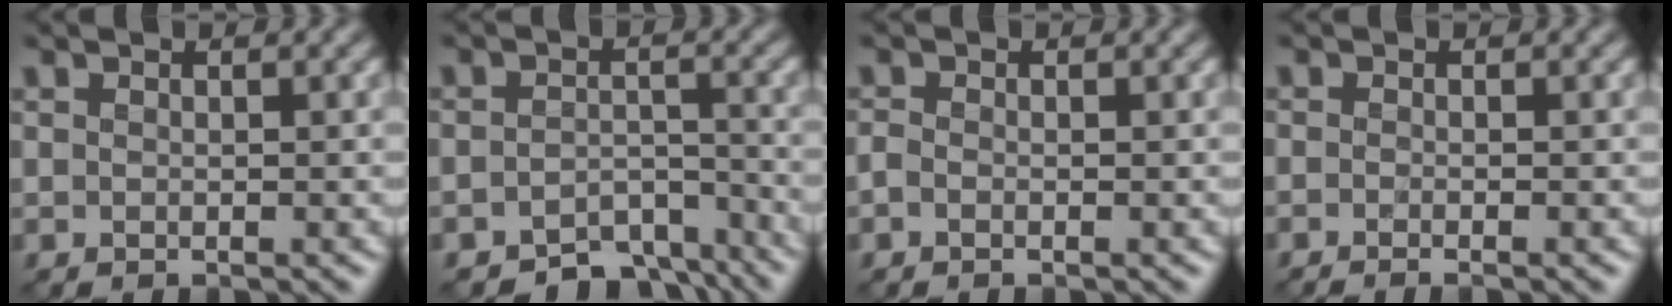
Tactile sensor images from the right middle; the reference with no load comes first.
{"total": 4.9, "force": [-4.1, 2.0, 1.7], "torque": [-0.016, -0.006, -0.064]}
{"total": 0.7, "force": [-0.4, 0.4, 0.4], "torque": [-0.011, -0.002, -0.012]}
{"total": 1.8, "force": [-1.0, 0.6, 1.4], "torque": [-0.010, -0.008, -0.023]}